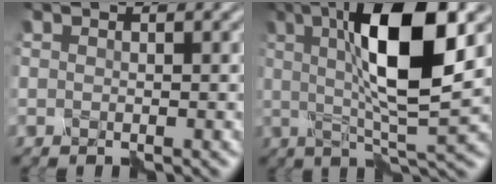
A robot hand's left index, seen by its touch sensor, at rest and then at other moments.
{"total": 10.9, "force": [2.5, 2.3, 10.3], "torque": [-0.161, 0.008, 0.041]}